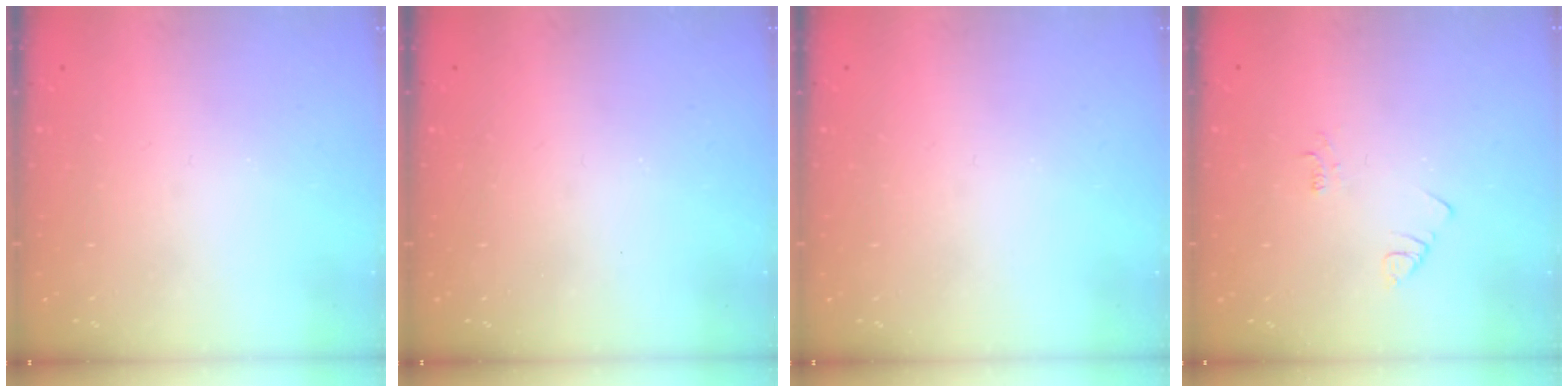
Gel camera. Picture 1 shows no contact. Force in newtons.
{"total": 2.5, "press": 2.4, "slide": 0.4}
{"total": 0.0}
{"total": 2.1, "press": 2.1, "slide": 0.4}